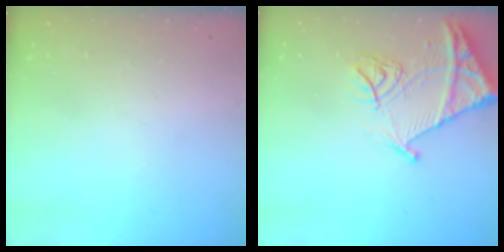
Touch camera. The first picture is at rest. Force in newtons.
{"total": 13.6, "press": 13.6, "slide": 1.5}